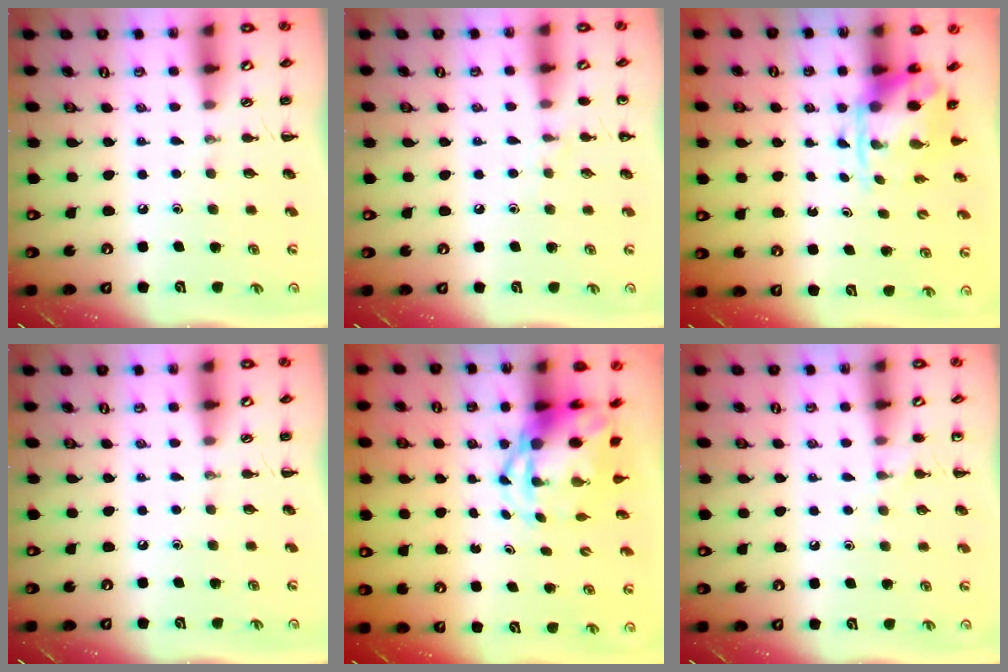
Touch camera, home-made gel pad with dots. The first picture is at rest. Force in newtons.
{"total": 4.2, "press": 4.0, "slide": 1.3}
{"total": 3.6, "press": 3.5, "slide": 0.8}
{"total": 0.0}
{"total": 5.1, "press": 4.9, "slide": 1.4}
{"total": 4.7, "press": 4.5, "slide": 1.6}